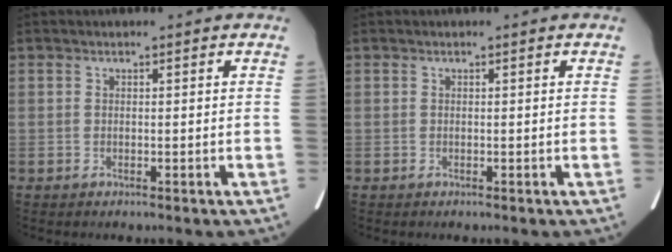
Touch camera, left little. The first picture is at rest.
{"total": 0.0}